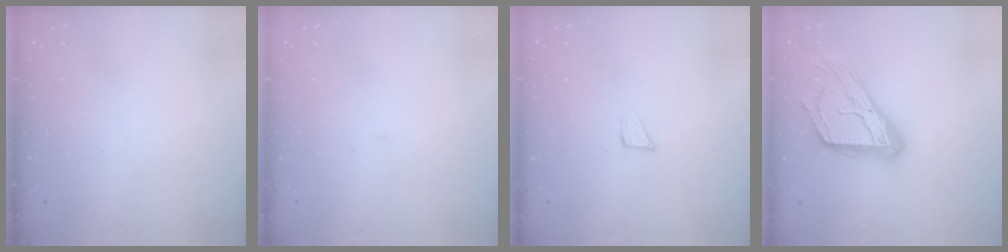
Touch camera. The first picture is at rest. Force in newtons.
{"total": 2.0, "press": 2.0, "slide": 0.2}
{"total": 2.3, "press": 2.3, "slide": 0.1}
{"total": 20.1, "press": 20.1, "slide": 1.7}